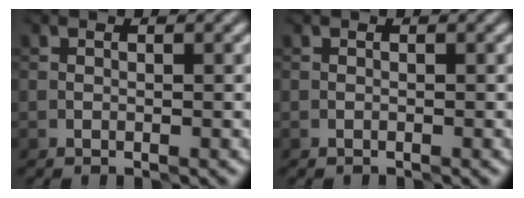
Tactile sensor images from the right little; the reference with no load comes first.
{"total": 0.0}